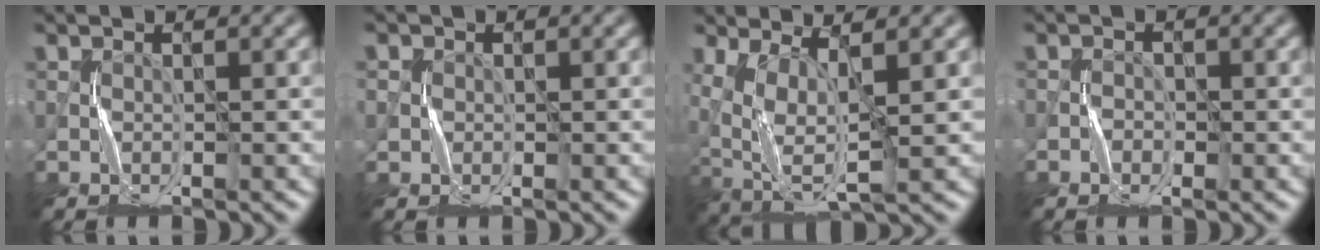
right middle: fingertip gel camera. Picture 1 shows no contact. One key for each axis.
{"total": 1.0, "fx": 0.1, "fy": 1.0, "fz": -0.2, "tx": 0.005, "ty": -0.004, "tz": 0.000}
{"total": 6.0, "fx": 1.0, "fy": 2.2, "fz": 5.5, "tx": -0.124, "ty": -0.002, "tz": 0.021}
{"total": 1.2, "fx": -0.8, "fy": 0.8, "fz": 0.4, "tx": 0.002, "ty": 0.002, "tz": -0.017}